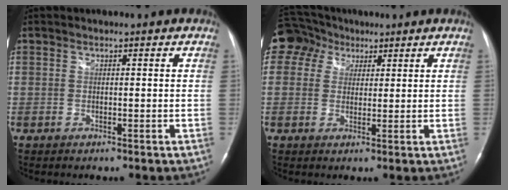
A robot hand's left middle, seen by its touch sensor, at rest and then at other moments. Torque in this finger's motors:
{"motor_torque": [0.10, -0.04, -0.05, 0.00]}